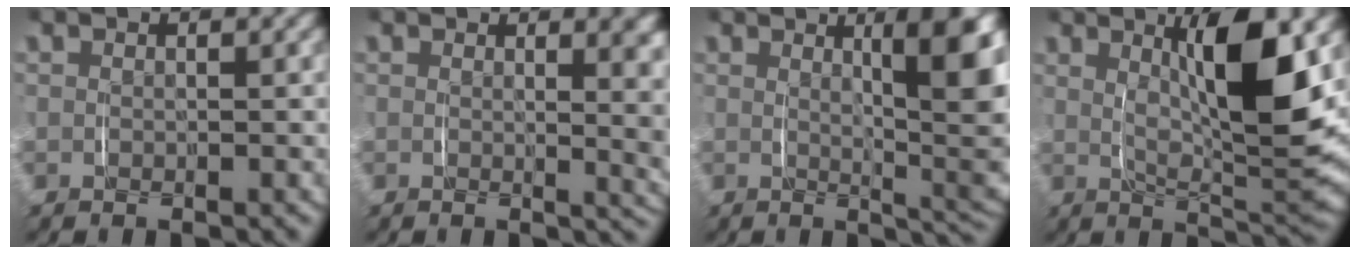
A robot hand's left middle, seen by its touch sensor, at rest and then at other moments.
{"total": 4.0, "force": [1.1, 0.9, 3.8], "torque": [-0.035, -0.004, 0.013]}
{"total": 9.3, "force": [2.0, 2.3, 8.8], "torque": [-0.096, -0.001, 0.033]}
{"total": 9.0, "force": [1.8, 2.1, 8.5], "torque": [-0.139, -0.006, 0.032]}